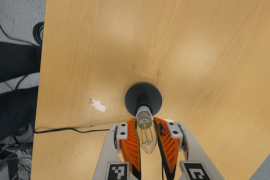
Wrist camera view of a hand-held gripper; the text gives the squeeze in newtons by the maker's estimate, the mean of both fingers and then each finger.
{"total": 25.4, "left": 25.4, "right": 25.4}